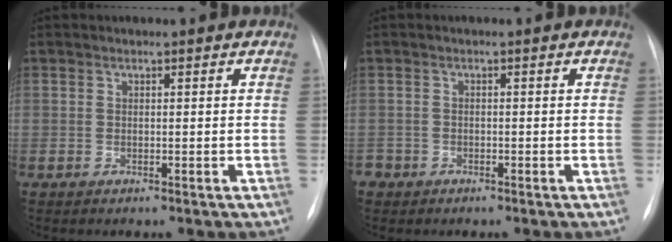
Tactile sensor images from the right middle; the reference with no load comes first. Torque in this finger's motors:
{"motor_torque": [0.88, -1.08, 0.07, 0.01]}